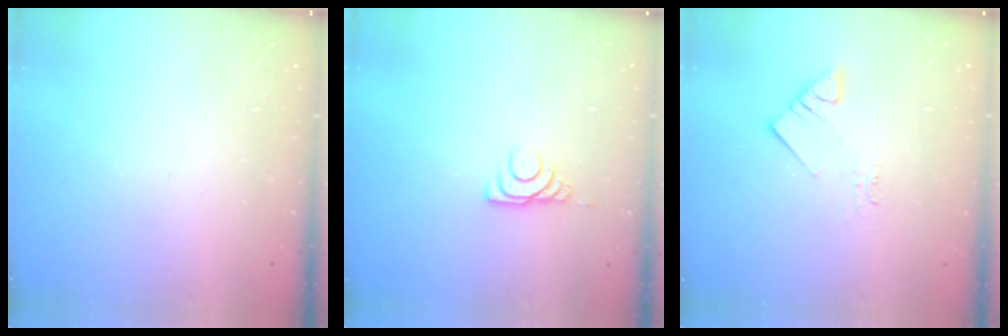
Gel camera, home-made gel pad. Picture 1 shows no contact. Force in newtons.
{"total": 5.6, "press": 5.5, "slide": 0.8}
{"total": 4.6, "press": 4.6, "slide": 0.1}